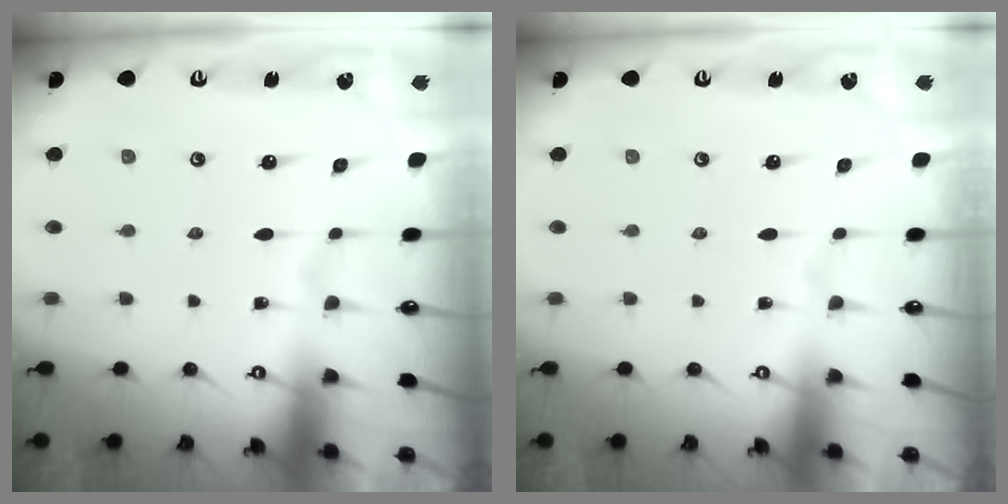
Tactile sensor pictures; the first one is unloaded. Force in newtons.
{"total": 0.0}